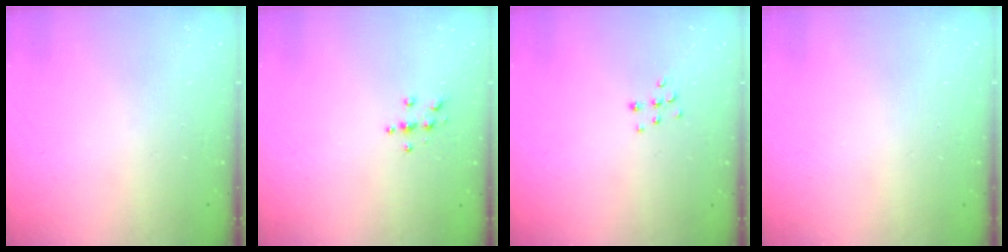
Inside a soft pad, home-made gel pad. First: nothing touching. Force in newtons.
{"total": 3.8, "press": 3.8, "slide": 0.4}
{"total": 5.8, "press": 5.8, "slide": 0.3}
{"total": 0.0}